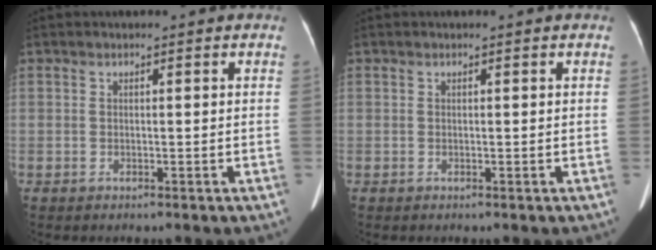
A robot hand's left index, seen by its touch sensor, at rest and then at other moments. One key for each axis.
{"total": 0.0}